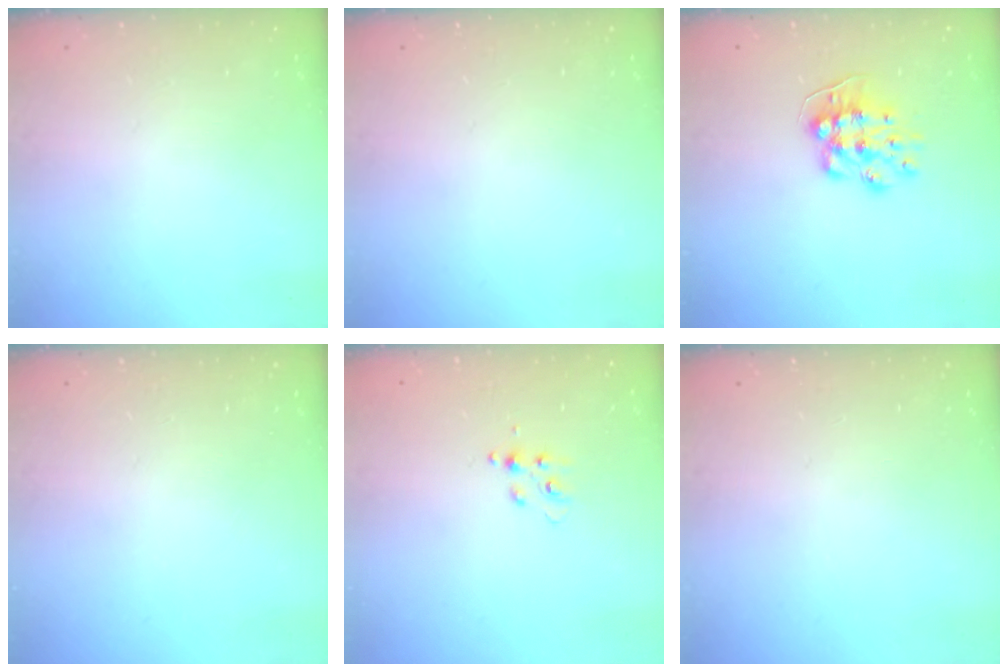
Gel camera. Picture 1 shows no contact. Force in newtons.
{"total": 0.0}
{"total": 9.1, "press": 9.1, "slide": 0.3}
{"total": 0.0}
{"total": 5.7, "press": 5.7, "slide": 0.6}
{"total": 0.0}